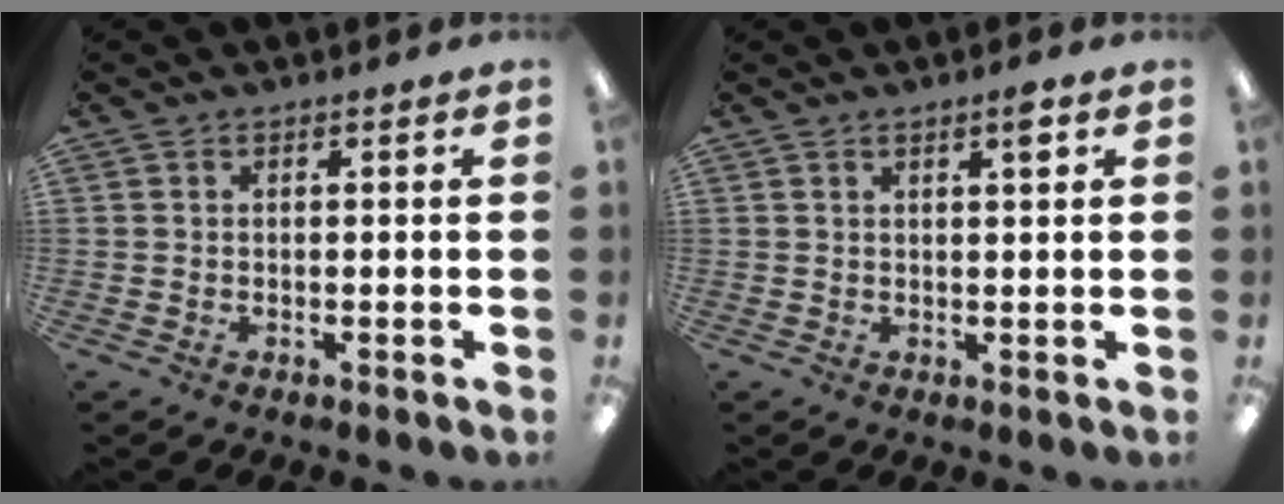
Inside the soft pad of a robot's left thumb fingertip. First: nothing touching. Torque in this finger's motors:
{"motor_torque": [-0.12, 0.06, -0.10, 0.00, 0.01]}